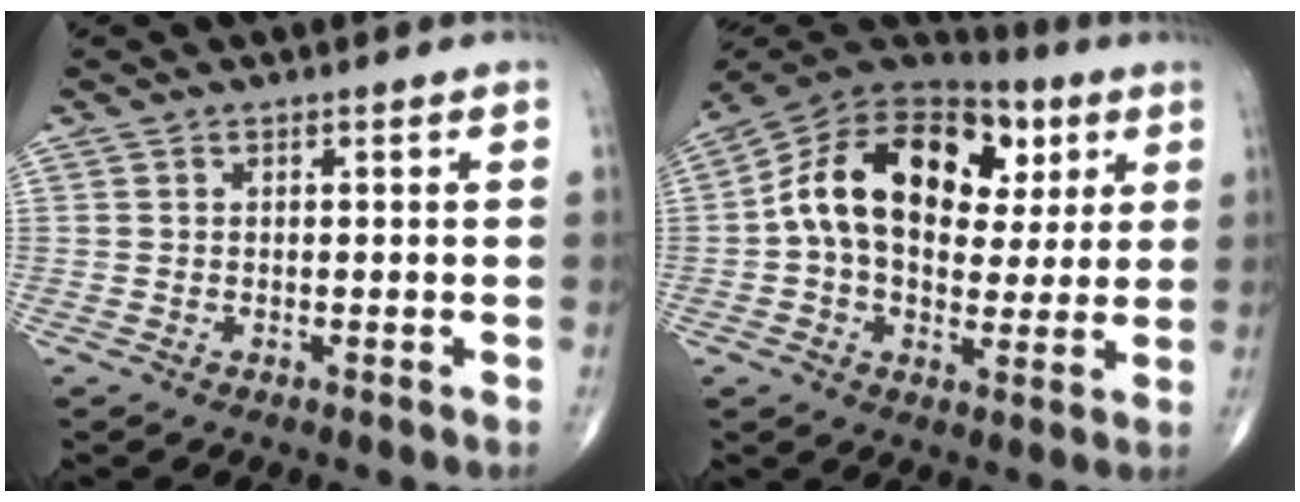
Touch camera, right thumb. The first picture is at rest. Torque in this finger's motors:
{"motor_torque": [1.97, 3.04, 1.32, -0.47, 0.17]}